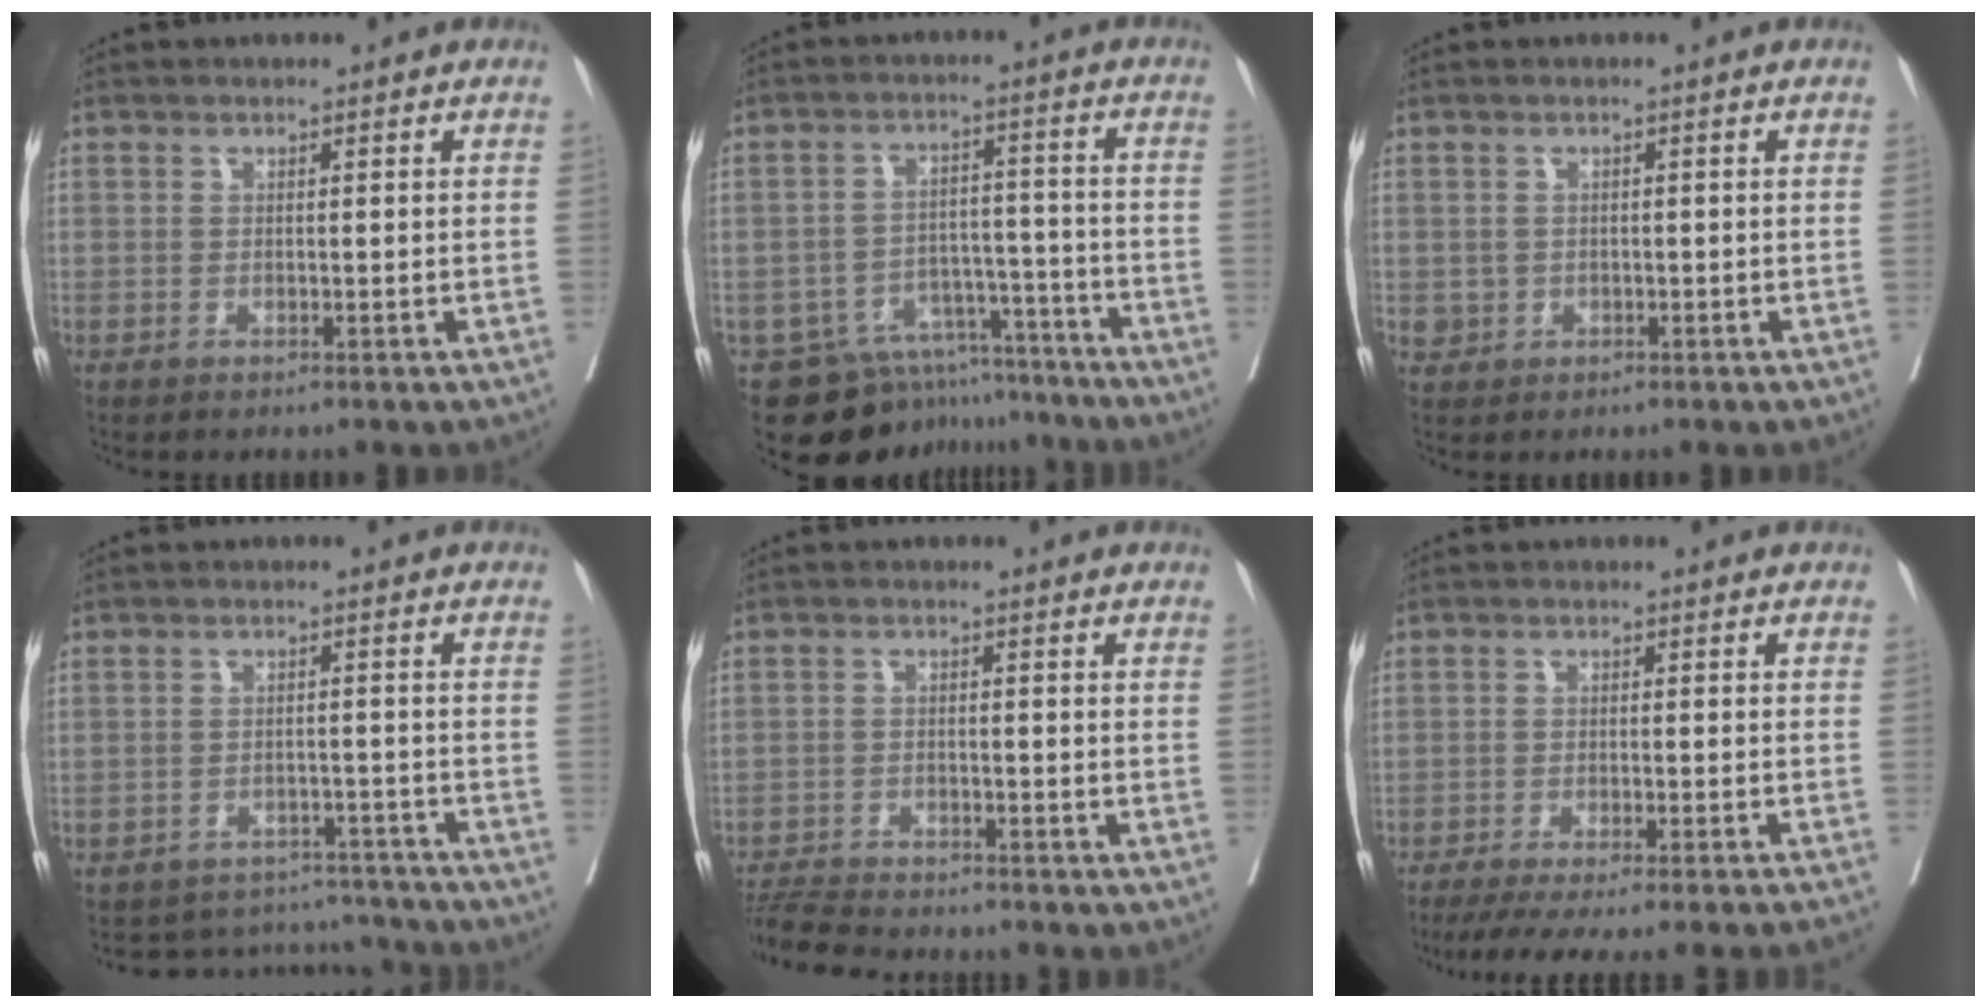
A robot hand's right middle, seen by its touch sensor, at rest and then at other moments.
{"total": 13.0, "force": [-11.6, 5.7, 1.2], "torque": [-0.012, 0.040, -0.160]}
{"total": 1.7, "force": [-0.2, 1.6, 0.3], "torque": [-0.001, 0.004, 0.002]}
{"total": 8.8, "force": [-8.6, 1.9, -0.7], "torque": [0.016, 0.029, -0.107]}
{"total": 7.0, "force": [-6.8, -0.1, 1.9], "torque": [-0.029, -0.015, -0.117]}
{"total": 15.6, "force": [-14.0, -1.1, 6.8], "torque": [-0.086, -0.042, -0.191]}